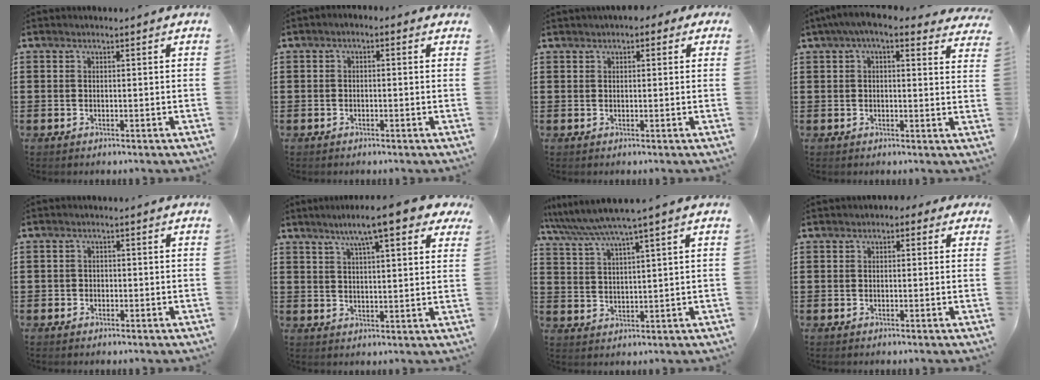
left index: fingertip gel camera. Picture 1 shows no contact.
{"total": 1.0, "force": [-0.8, 0.4, 0.4], "torque": [-0.010, 0.000, -0.017]}
{"total": 1.3, "force": [0.7, 0.9, 0.7], "torque": [-0.017, 0.008, 0.012]}
{"total": 5.1, "force": [3.9, 0.9, 3.3], "torque": [-0.074, -0.006, 0.069]}
{"total": 1.1, "force": [-0.4, 0.9, 0.2], "torque": [-0.007, 0.003, -0.011]}
{"total": 9.3, "force": [6.7, 1.1, 6.4], "torque": [-0.116, -0.009, 0.112]}
{"total": 5.1, "force": [4.1, -0.5, 3.0], "torque": [-0.071, -0.017, 0.067]}
{"total": 1.1, "force": [0.0, 0.9, 0.6], "torque": [-0.014, 0.006, -0.003]}